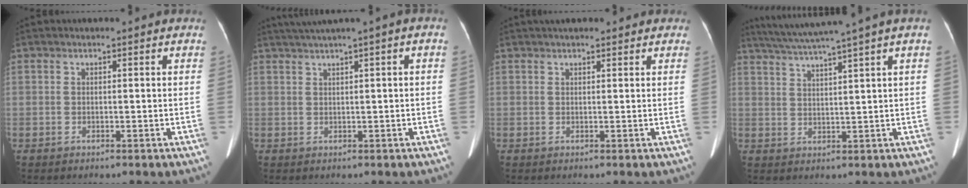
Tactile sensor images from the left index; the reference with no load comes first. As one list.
[{"total": 4.1, "force": [2.1, -0.3, 3.5], "torque": [-0.067, 0.021, 0.042]}, {"total": 5.6, "force": [4.5, 1.7, 2.9], "torque": [-0.036, 0.033, 0.060]}, {"total": 9.1, "force": [7.2, -2.2, 5.2], "torque": [-0.088, 0.017, 0.114]}]